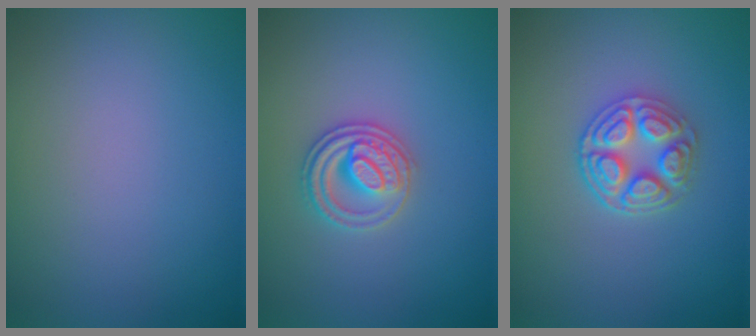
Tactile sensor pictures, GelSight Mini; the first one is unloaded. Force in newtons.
{"total": 2.8, "press": 2.6, "slide": 1.0}
{"total": 3.7, "press": 3.3, "slide": 1.8}